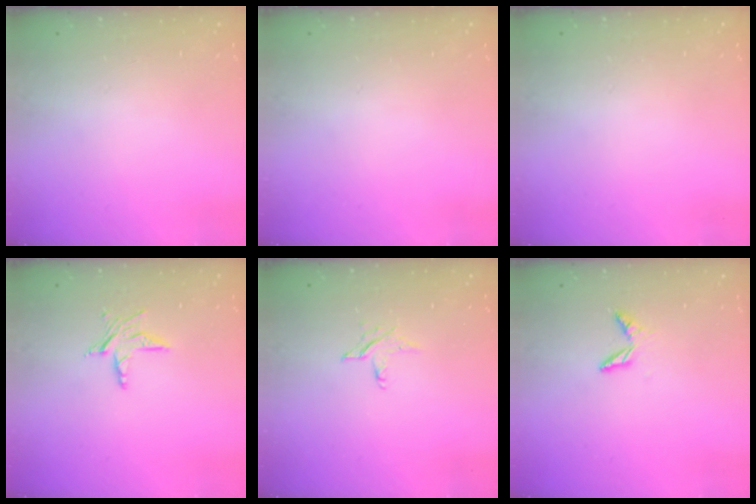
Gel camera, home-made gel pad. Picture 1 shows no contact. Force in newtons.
{"total": 0.0}
{"total": 0.0}
{"total": 5.7, "press": 5.7, "slide": 0.1}
{"total": 2.4, "press": 2.4, "slide": 0.1}
{"total": 4.7, "press": 4.7, "slide": 0.5}